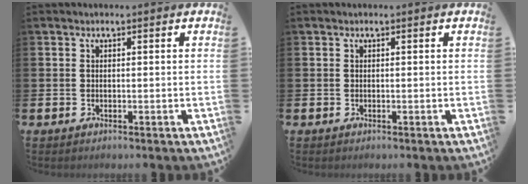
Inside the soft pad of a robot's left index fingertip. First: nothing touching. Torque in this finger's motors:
{"motor_torque": [0.00, 0.00, 0.00, 0.00]}